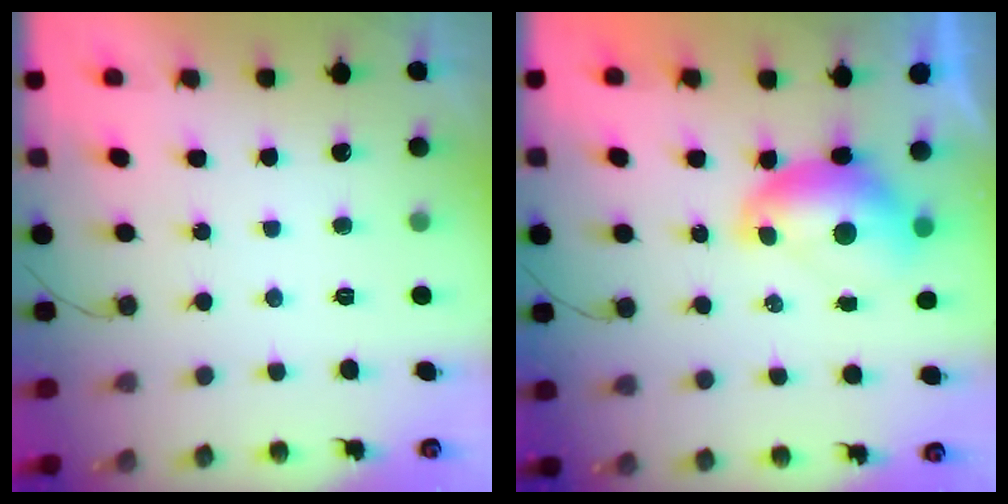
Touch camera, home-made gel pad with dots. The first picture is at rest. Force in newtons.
{"total": 8.5, "press": 8.4, "slide": 0.8}